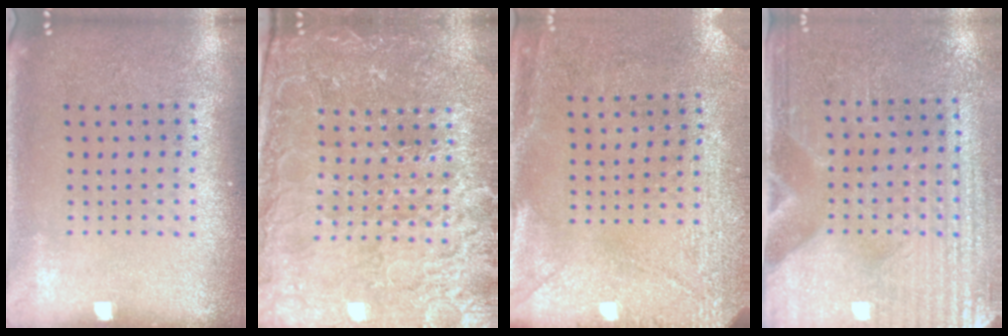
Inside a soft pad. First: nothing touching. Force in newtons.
{"total": 4.3, "press": 4.2, "slide": 1.1}
{"total": 3.0, "press": 2.3, "slide": 1.9}
{"total": 3.4, "press": 3.1, "slide": 1.4}